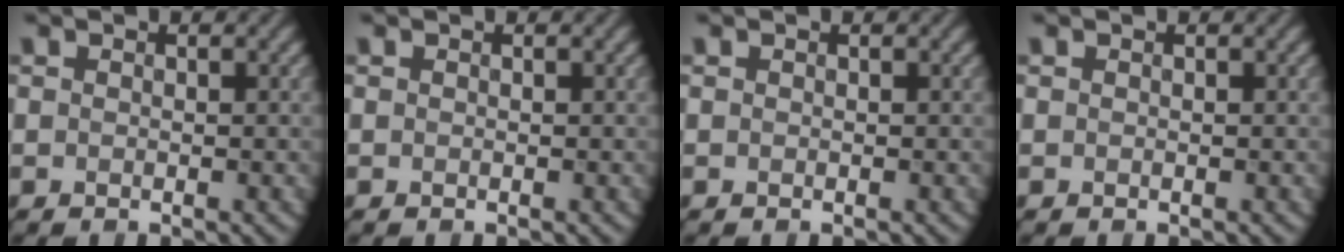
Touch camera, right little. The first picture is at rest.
{"total": 0.0}
{"total": 0.0}
{"total": 0.0}